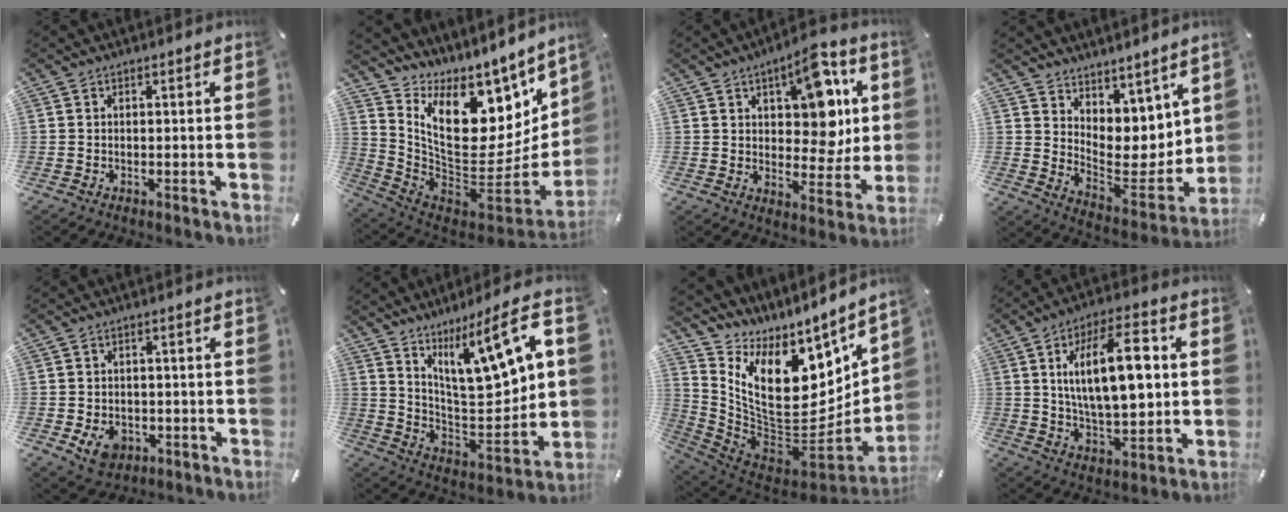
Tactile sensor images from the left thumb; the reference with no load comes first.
{"total": 15.7, "force": [7.8, 9.9, 9.4], "torque": [-0.158, -0.104, 0.146]}
{"total": 14.5, "force": [6.2, 7.9, 10.5], "torque": [-0.131, -0.030, 0.103]}
{"total": 8.3, "force": [4.7, 6.5, 2.0], "torque": [-0.014, -0.072, 0.098]}
{"total": 6.0, "force": [-2.0, 4.8, 3.0], "torque": [-0.051, 0.003, -0.038]}
{"total": 16.2, "force": [9.6, 5.6, 11.7], "torque": [-0.179, -0.067, 0.160]}
{"total": 18.4, "force": [5.6, 12.6, 12.2], "torque": [-0.218, -0.093, 0.106]}
{"total": 18.3, "force": [3.6, 8.5, 15.8], "torque": [-0.267, -0.004, 0.053]}